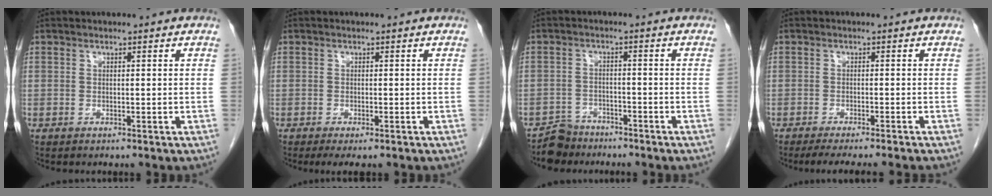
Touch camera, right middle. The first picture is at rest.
{"total": 2.7, "force": [-1.9, 0.7, 1.8], "torque": [-0.027, -0.009, -0.026]}
{"total": 4.1, "force": [-3.5, 2.0, -0.5], "torque": [0.010, 0.003, -0.063]}
{"total": 8.1, "force": [-7.0, -0.2, 4.0], "torque": [-0.034, -0.017, -0.100]}